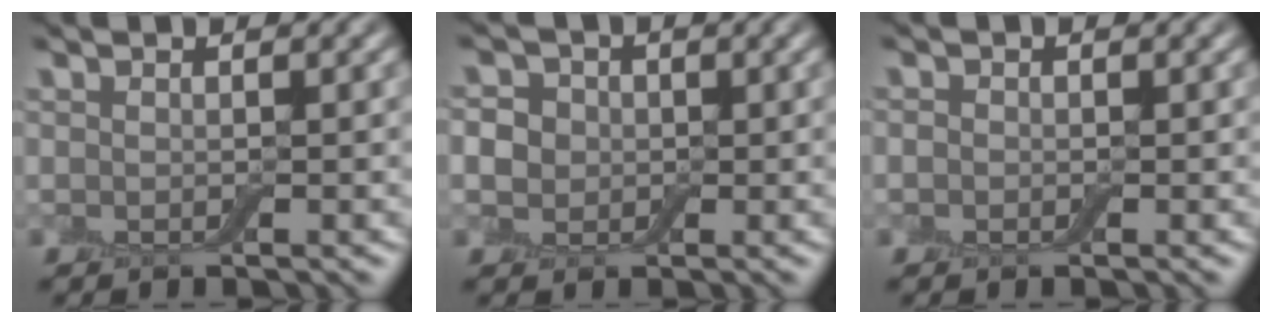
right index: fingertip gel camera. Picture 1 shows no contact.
{"total": 4.3, "force": [0.4, 3.8, 1.9], "torque": [-0.020, 0.024, -0.017]}
{"total": 0.8, "force": [-0.2, 0.7, 0.3], "torque": [-0.003, -0.002, -0.006]}